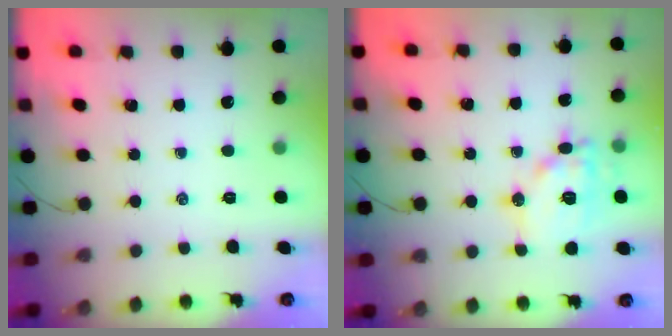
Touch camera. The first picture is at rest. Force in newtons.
{"total": 14.2, "press": 14.2, "slide": 1.2}